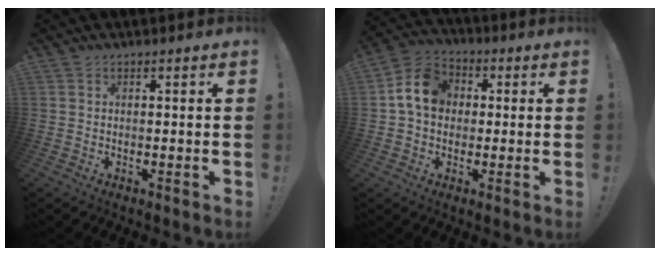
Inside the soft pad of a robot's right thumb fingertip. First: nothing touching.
{"total": 11.4, "force": [1.7, 9.2, 6.5], "torque": [-0.098, 0.020, 0.041]}